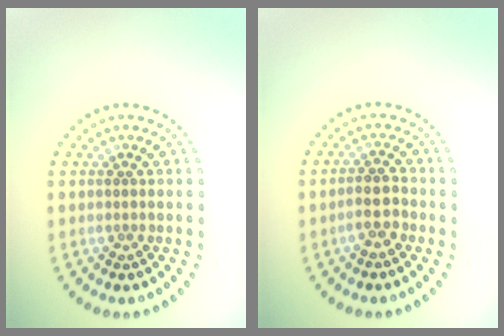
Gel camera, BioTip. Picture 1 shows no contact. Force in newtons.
{"total": 2.1, "press": 2.0, "slide": 0.7}